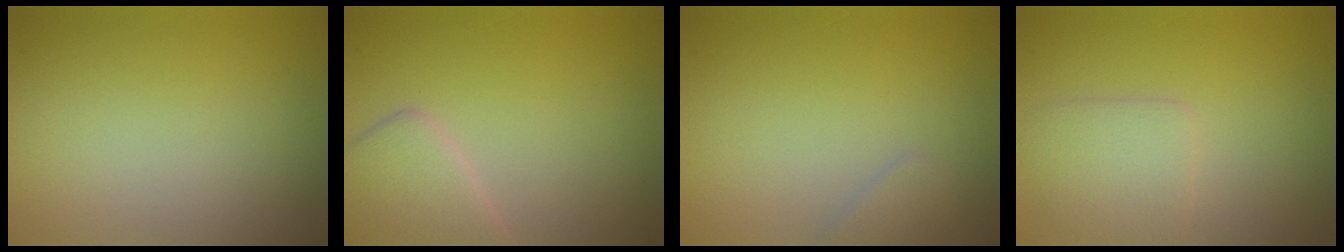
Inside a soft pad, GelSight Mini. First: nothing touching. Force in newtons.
{"total": 3.4, "press": 3.4, "slide": 0.2}
{"total": 0.9, "press": 0.9, "slide": 0.1}
{"total": 2.5, "press": 2.5, "slide": 0.1}